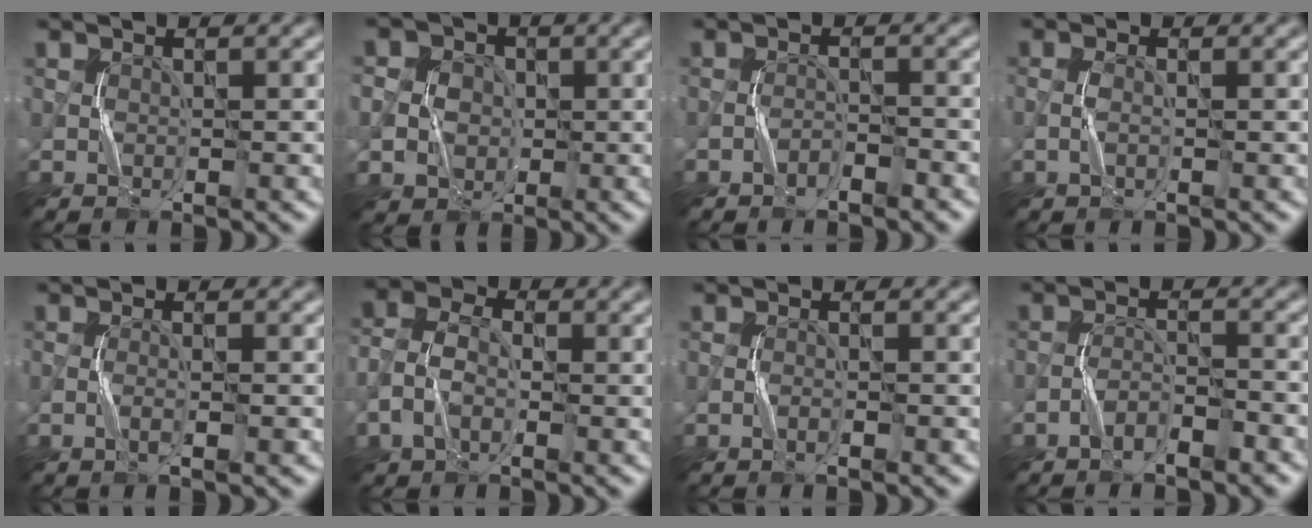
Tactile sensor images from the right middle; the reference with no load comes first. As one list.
[{"total": 5.2, "force": [0.0, 5.0, 1.6], "torque": [-0.022, 0.031, -0.017]}, {"total": 1.2, "force": [-1.1, 0.2, 0.5], "torque": [-0.009, 0.006, -0.018]}, {"total": 0.8, "force": [-0.2, 0.1, 0.7], "torque": [-0.020, 0.002, -0.006]}, {"total": 1.2, "force": [-0.6, -0.1, 1.1], "torque": [-0.025, 0.002, -0.011]}, {"total": 3.6, "force": [-1.0, 2.5, 2.4], "torque": [-0.061, 0.006, -0.029]}, {"total": 0.8, "force": [-0.5, -0.1, 0.6], "torque": [-0.012, 0.004, -0.009]}, {"total": 2.3, "force": [-1.8, 0.5, 1.4], "torque": [-0.025, 0.008, -0.033]}]